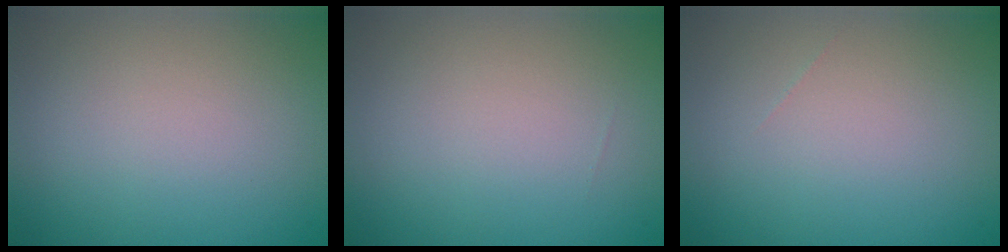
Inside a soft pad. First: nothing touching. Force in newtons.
{"total": 0.0}
{"total": 0.0}